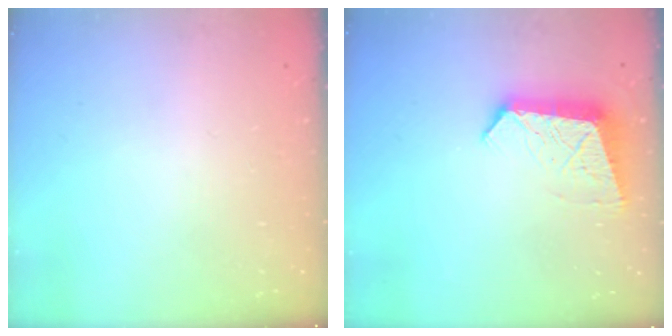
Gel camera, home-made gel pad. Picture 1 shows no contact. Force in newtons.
{"total": 9.5, "press": 9.5, "slide": 0.9}